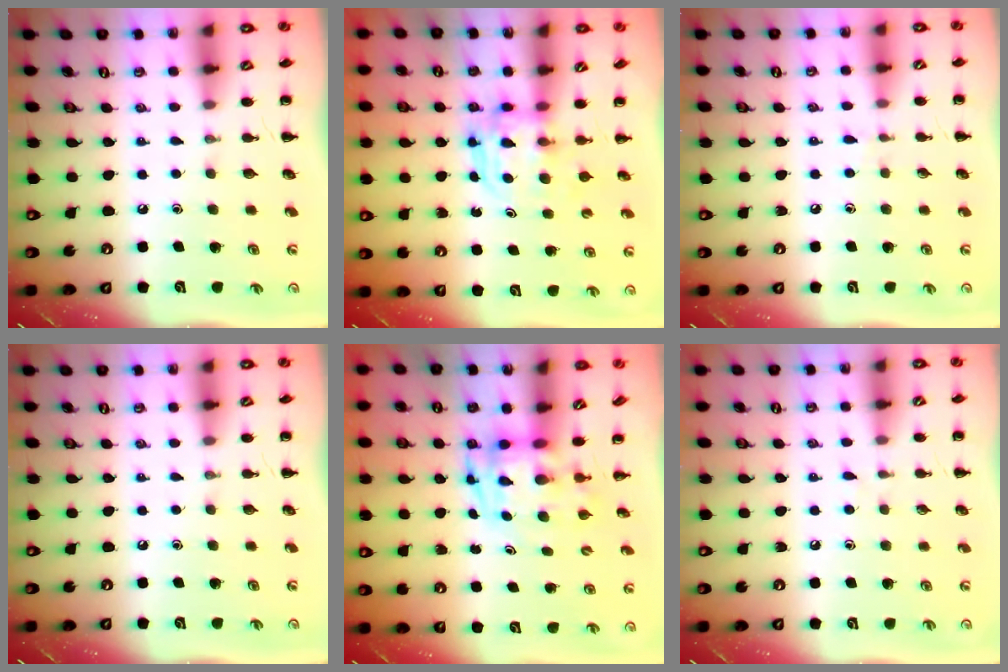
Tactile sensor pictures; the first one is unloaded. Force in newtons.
{"total": 3.6, "press": 3.6, "slide": 0.3}
{"total": 4.7, "press": 4.3, "slide": 1.9}
{"total": 0.0}
{"total": 3.5, "press": 3.4, "slide": 0.7}
{"total": 2.5, "press": 2.1, "slide": 1.3}